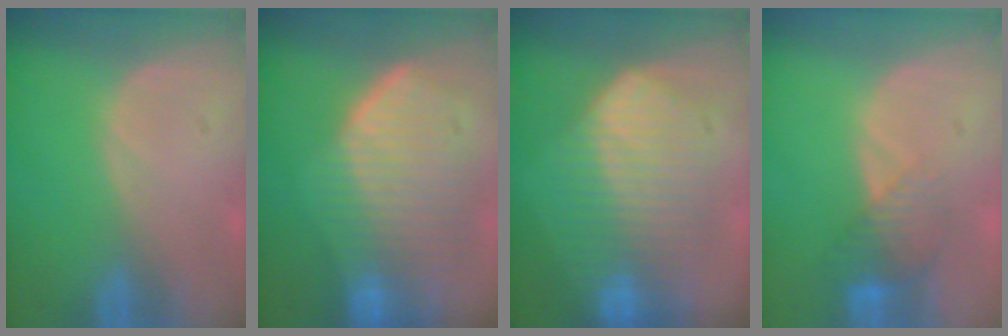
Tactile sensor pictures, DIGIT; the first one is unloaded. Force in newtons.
{"total": 10.8, "press": 9.4, "slide": 5.3}
{"total": 10.3, "press": 10.3, "slide": 0.4}
{"total": 4.4, "press": 3.7, "slide": 2.3}